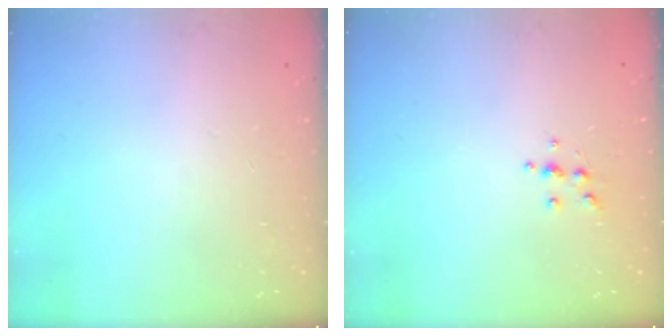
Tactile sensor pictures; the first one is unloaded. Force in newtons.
{"total": 4.3, "press": 4.3, "slide": 0.5}